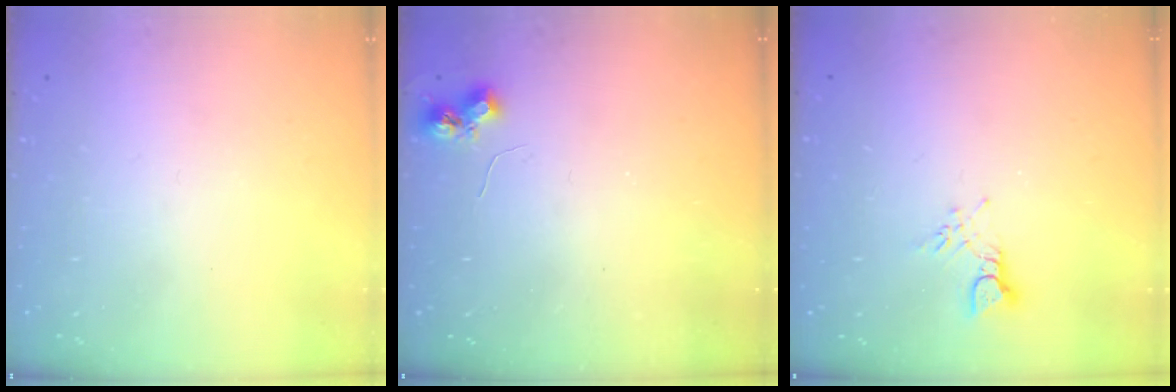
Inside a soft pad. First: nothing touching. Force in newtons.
{"total": 7.0, "press": 7.0, "slide": 0.8}
{"total": 2.6, "press": 2.6, "slide": 0.4}